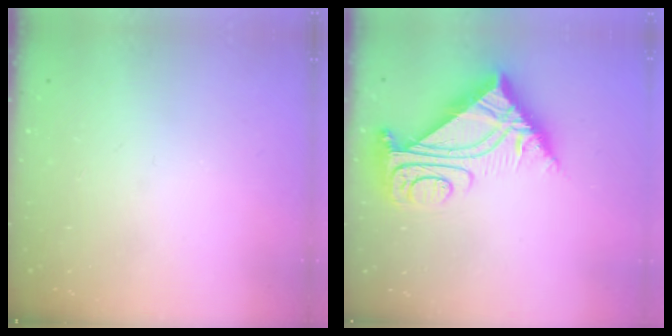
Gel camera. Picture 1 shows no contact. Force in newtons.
{"total": 10.3, "press": 10.2, "slide": 1.2}